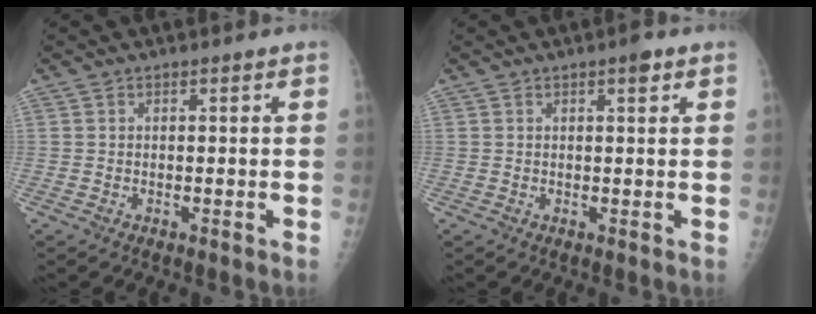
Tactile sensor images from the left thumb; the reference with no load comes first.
{"total": 1.8, "force": [1.0, 0.5, 1.4], "torque": [-0.017, -0.001, 0.012]}